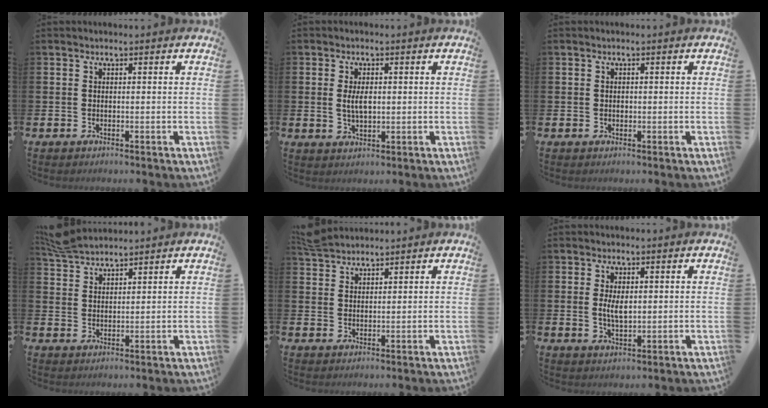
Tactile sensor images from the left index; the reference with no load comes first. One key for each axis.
{"total": 3.3, "fx": 0.5, "fy": 1.7, "fz": 2.8, "tx": -0.045, "ty": 0.002, "tz": 0.004}
{"total": 0.5, "fx": 0.1, "fy": 0.5, "fz": 0.2, "tx": 0.000, "ty": 0.002, "tz": -0.001}
{"total": 4.8, "fx": 4.7, "fy": 0.6, "fz": 0.8, "tx": -0.023, "ty": -0.020, "tz": 0.087}
{"total": 3.6, "fx": 3.6, "fy": 0.7, "fz": 0.3, "tx": -0.003, "ty": -0.017, "tz": 0.064}
{"total": 3.3, "fx": 0.5, "fy": 1.6, "fz": 2.9, "tx": -0.045, "ty": 0.001, "tz": 0.005}